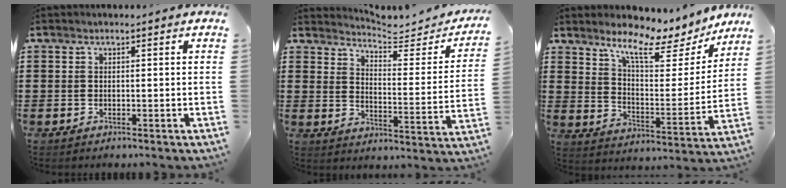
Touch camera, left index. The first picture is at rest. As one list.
[{"total": 4.4, "force": [4.2, 0.4, 1.1], "torque": [-0.032, -0.037, 0.064]}, {"total": 10.2, "force": [8.3, 2.0, 5.6], "torque": [-0.114, -0.051, 0.137]}]